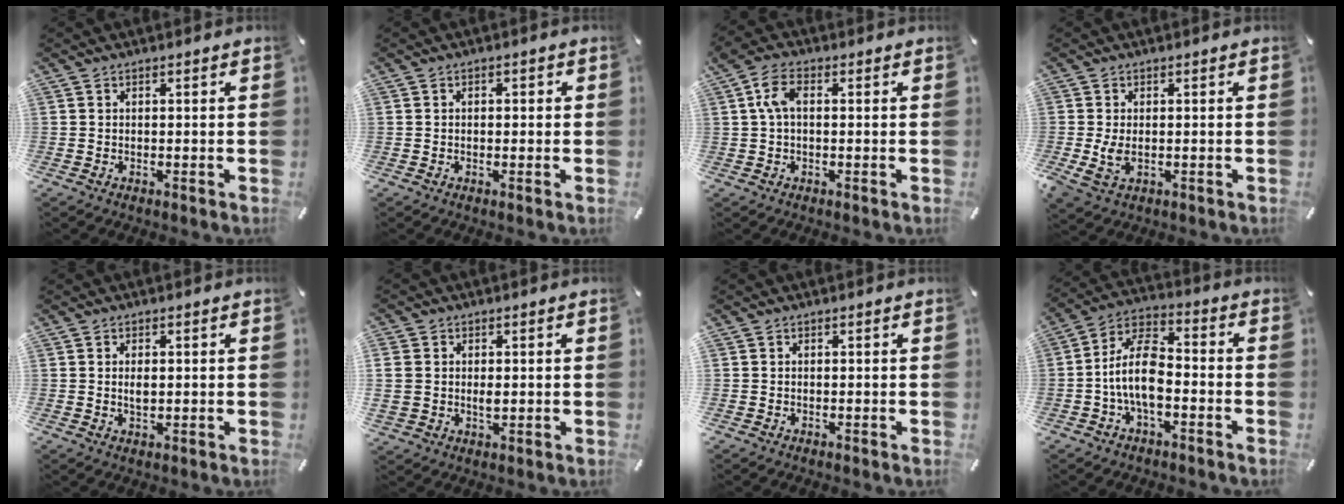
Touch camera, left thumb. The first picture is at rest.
{"total": 1.1, "force": [-0.2, 0.8, 0.8], "torque": [-0.015, 0.005, -0.006]}
{"total": 6.3, "force": [1.1, 3.7, 5.0], "torque": [-0.120, 0.005, 0.015]}
{"total": 4.3, "force": [-0.4, 2.7, 3.4], "torque": [-0.071, -0.006, -0.009]}
{"total": 2.5, "force": [0.3, 1.4, 2.1], "torque": [-0.043, -0.003, 0.000]}
{"total": 4.8, "force": [0.6, 4.1, 2.3], "torque": [-0.049, 0.001, 0.009]}
{"total": 0.8, "force": [0.0, 0.8, -0.3], "torque": [0.007, 0.007, -0.003]}
{"total": 12.2, "force": [-3.3, 6.4, 9.9], "torque": [-0.207, 0.012, -0.062]}